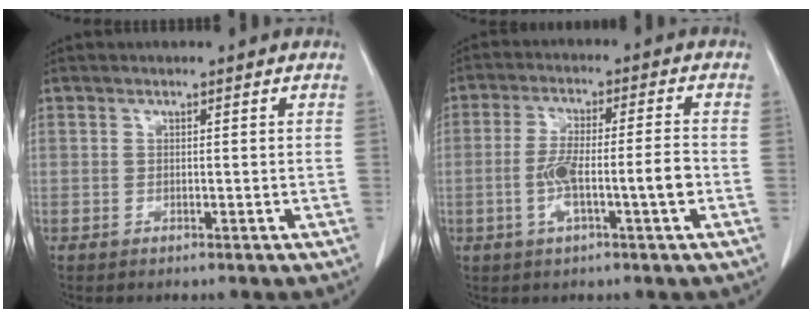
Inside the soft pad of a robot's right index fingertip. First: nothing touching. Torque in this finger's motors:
{"motor_torque": [0.27, -0.07, 0.38, 0.09]}